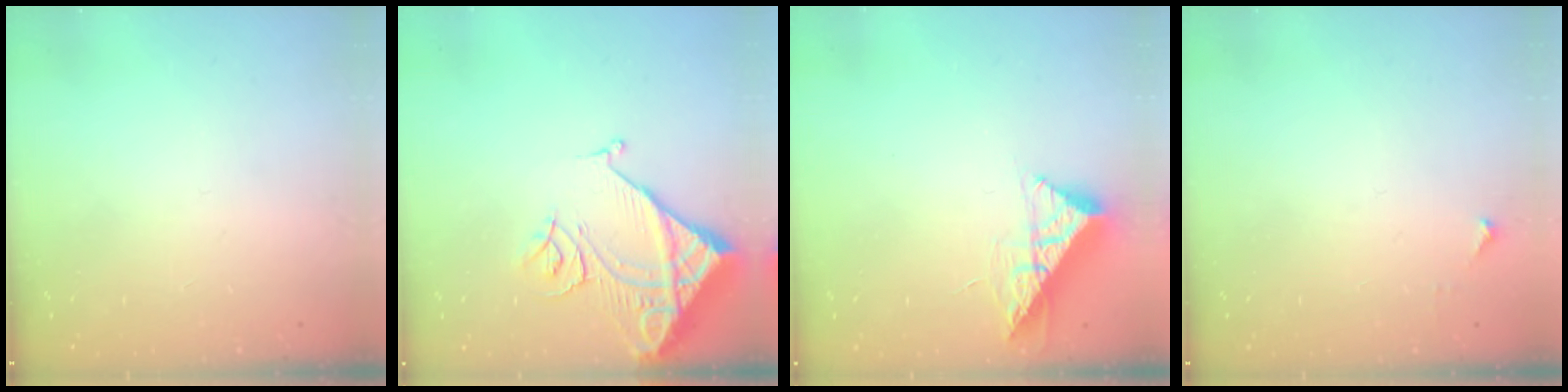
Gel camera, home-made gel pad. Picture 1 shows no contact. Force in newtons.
{"total": 12.1, "press": 12.0, "slide": 1.6}
{"total": 10.4, "press": 10.4, "slide": 0.7}
{"total": 3.4, "press": 3.3, "slide": 0.5}